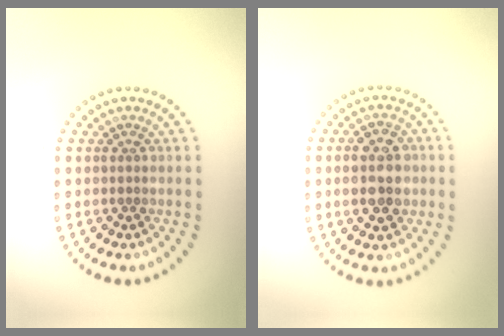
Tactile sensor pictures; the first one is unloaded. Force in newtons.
{"total": 3.9, "press": 3.9, "slide": 0.5}